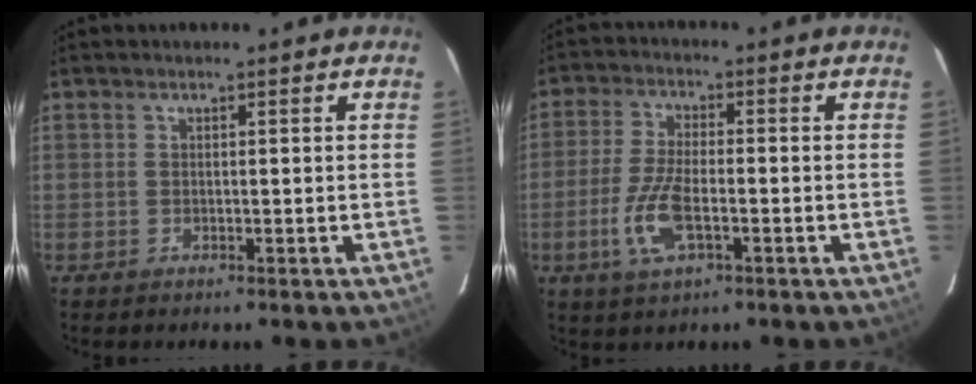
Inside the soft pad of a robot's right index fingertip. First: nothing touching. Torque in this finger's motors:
{"motor_torque": [0.33, 0.00, 0.14, 0.05]}